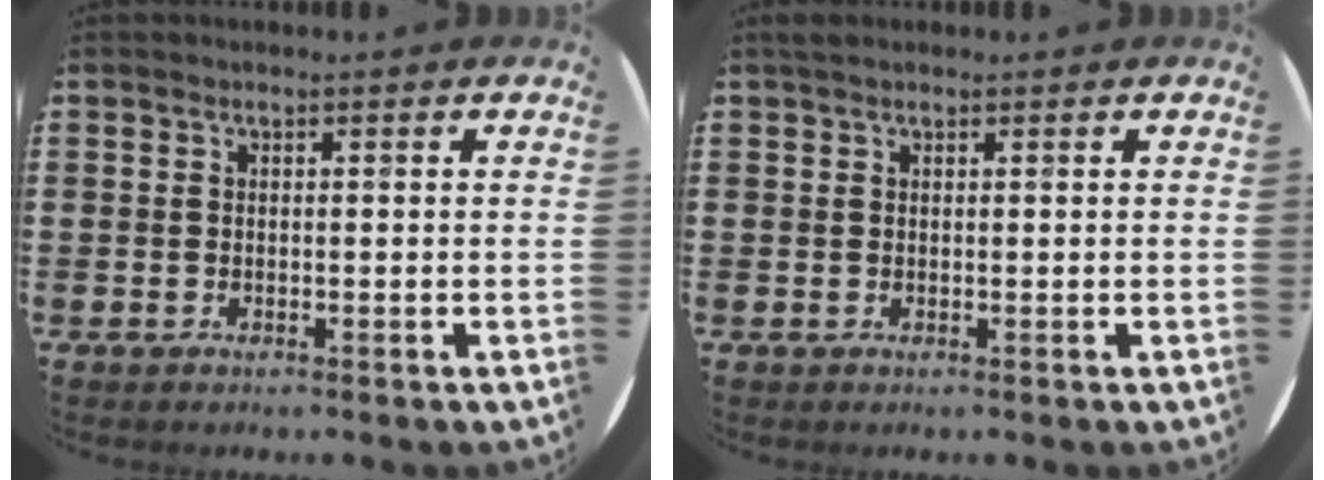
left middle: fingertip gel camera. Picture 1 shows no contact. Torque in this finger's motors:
{"motor_torque": [0.38, -0.27, -0.07, 0.00]}